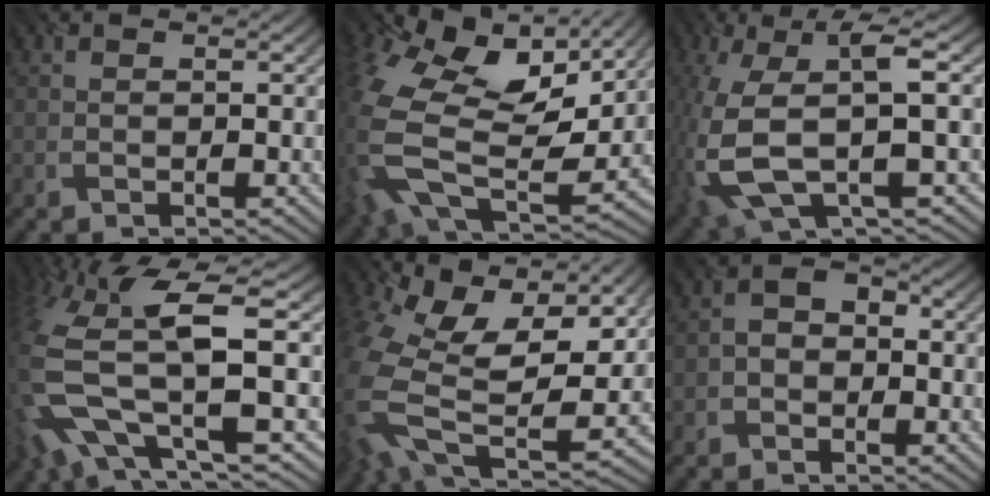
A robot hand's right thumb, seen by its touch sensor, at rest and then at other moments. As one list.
[{"total": 17.9, "force": [3.8, 11.8, 12.9], "torque": [-0.341, -0.024, 0.090]}, {"total": 12.2, "force": [-0.8, 4.1, 11.5], "torque": [-0.259, -0.014, -0.010]}, {"total": 16.3, "force": [0.4, 7.0, 14.7], "torque": [-0.366, -0.033, 0.047]}, {"total": 16.9, "force": [3.0, 11.1, 12.4], "torque": [-0.312, -0.049, 0.090]}, {"total": 2.8, "force": [-1.2, 1.9, 1.6], "torque": [-0.030, 0.011, -0.031]}]